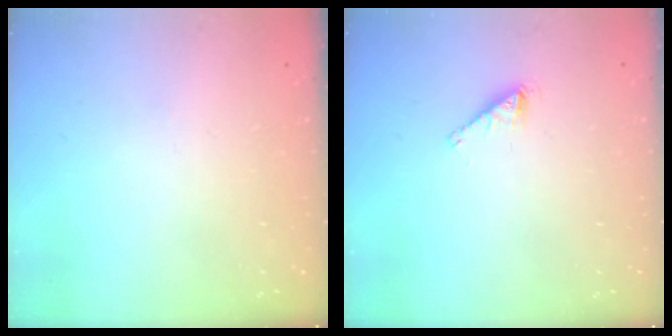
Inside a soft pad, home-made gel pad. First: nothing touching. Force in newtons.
{"total": 1.7, "press": 1.7, "slide": 0.2}